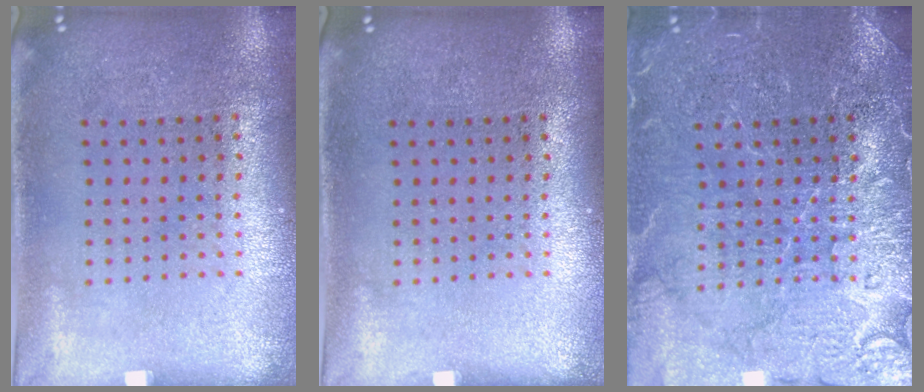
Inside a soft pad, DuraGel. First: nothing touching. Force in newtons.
{"total": 0.0}
{"total": 5.9, "press": 5.8, "slide": 1.0}